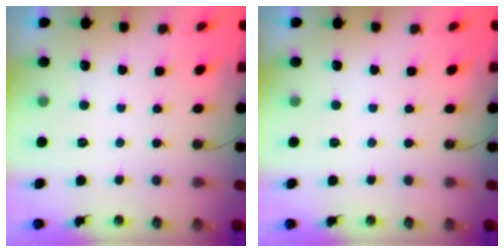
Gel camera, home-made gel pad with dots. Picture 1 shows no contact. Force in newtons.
{"total": 0.0}